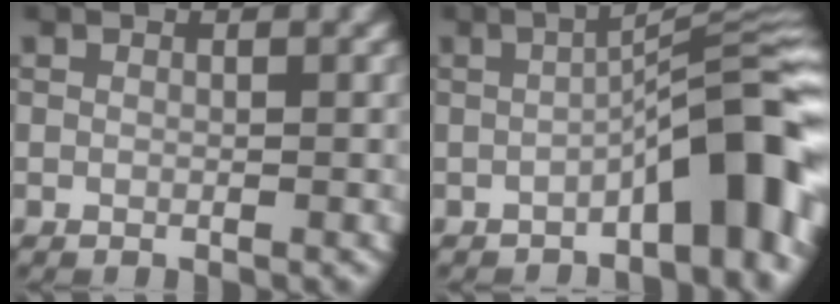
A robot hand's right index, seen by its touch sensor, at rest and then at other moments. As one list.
[{"total": 7.8, "force": [-3.0, 1.6, 7.0], "torque": [-0.090, 0.027, -0.052]}]